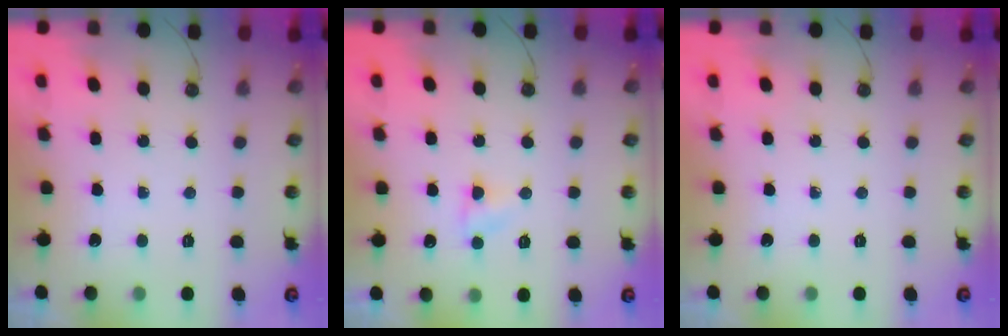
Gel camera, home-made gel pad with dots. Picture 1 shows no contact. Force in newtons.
{"total": 3.8, "press": 3.8, "slide": 0.6}
{"total": 0.0}